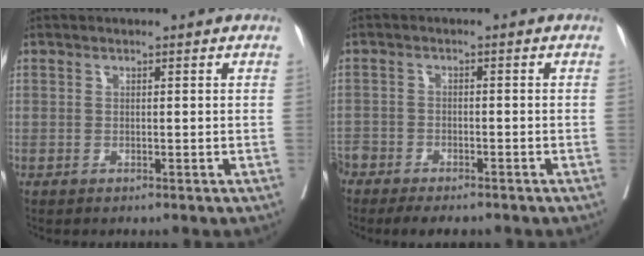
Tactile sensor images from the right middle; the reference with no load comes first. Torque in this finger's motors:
{"motor_torque": [0.22, -0.51, 0.27, 0.21]}